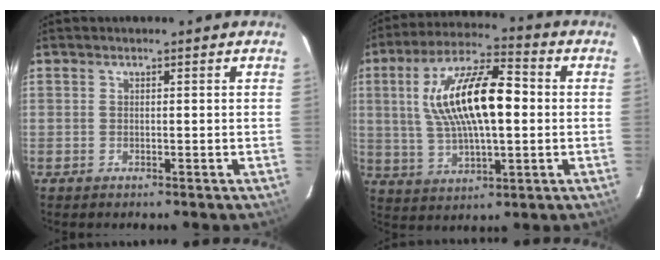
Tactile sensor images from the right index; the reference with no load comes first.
{"total": 17.1, "force": [1.9, 6.2, 15.8], "torque": [-0.297, 0.020, 0.037]}